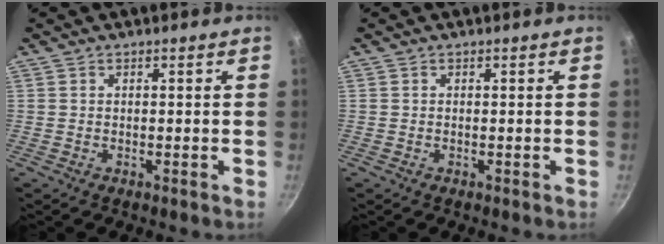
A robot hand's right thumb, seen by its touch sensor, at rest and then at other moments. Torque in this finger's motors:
{"motor_torque": [0.07, 1.01, 0.02, 0.21, -0.02]}